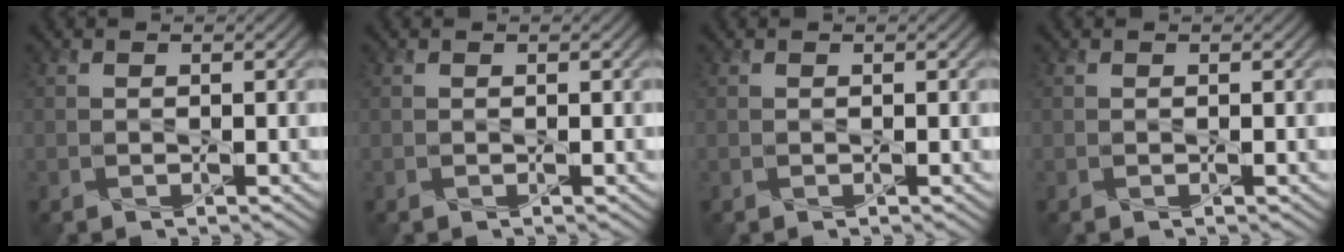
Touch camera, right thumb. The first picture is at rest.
{"total": 0.0}
{"total": 0.0}
{"total": 0.0}